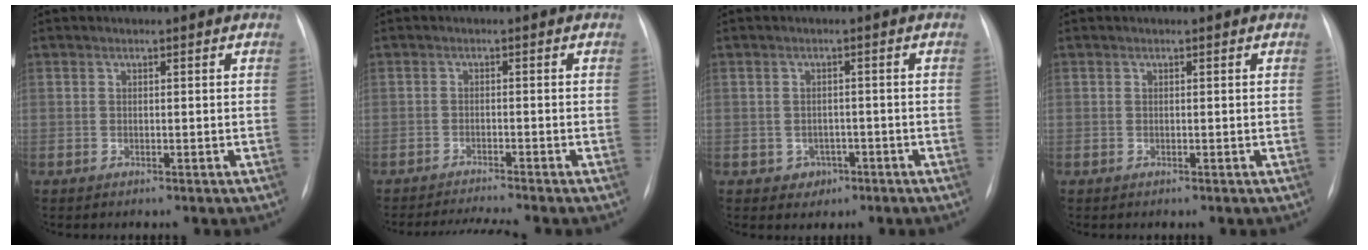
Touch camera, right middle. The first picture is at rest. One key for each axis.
{"total": 5.2, "fx": -4.7, "fy": -1.4, "fz": 1.7, "tx": -0.028, "ty": -0.015, "tz": -0.076}
{"total": 2.6, "fx": -1.2, "fy": 2.3, "fz": 0.6, "tx": -0.003, "ty": 0.009, "tz": -0.010}
{"total": 0.0}